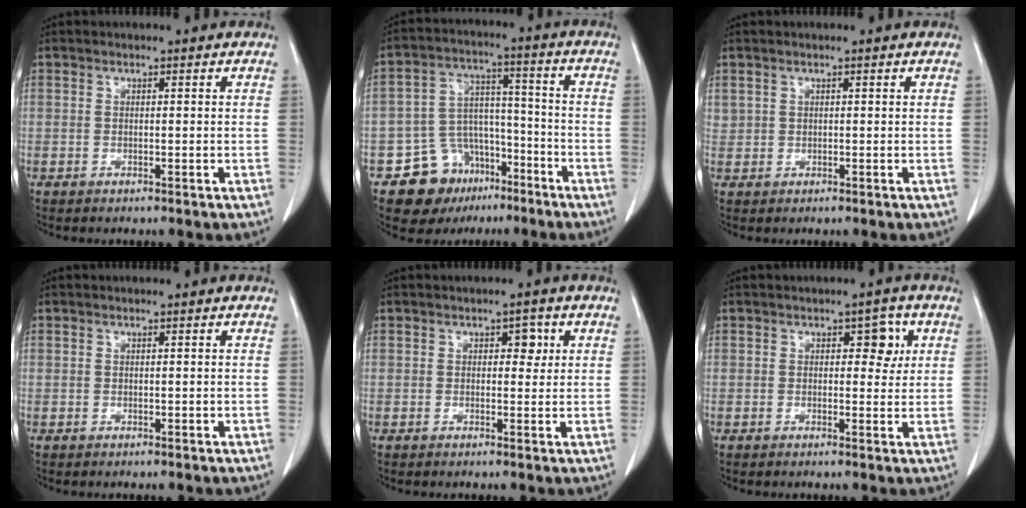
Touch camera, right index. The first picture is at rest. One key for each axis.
{"total": 11.6, "fx": -7.1, "fy": 8.1, "fz": 4.2, "tx": -0.068, "ty": 0.041, "tz": -0.104}
{"total": 1.0, "fx": 0.6, "fy": 0.8, "fz": 0.1, "tx": 0.006, "ty": 0.007, "tz": 0.010}
{"total": 0.0}
{"total": 2.4, "fx": 0.8, "fy": 1.5, "fz": 1.7, "tx": -0.017, "ty": 0.008, "tz": 0.009}
{"total": 3.6, "fx": 1.1, "fy": 2.0, "fz": 2.7, "tx": -0.029, "ty": 0.010, "tz": 0.014}